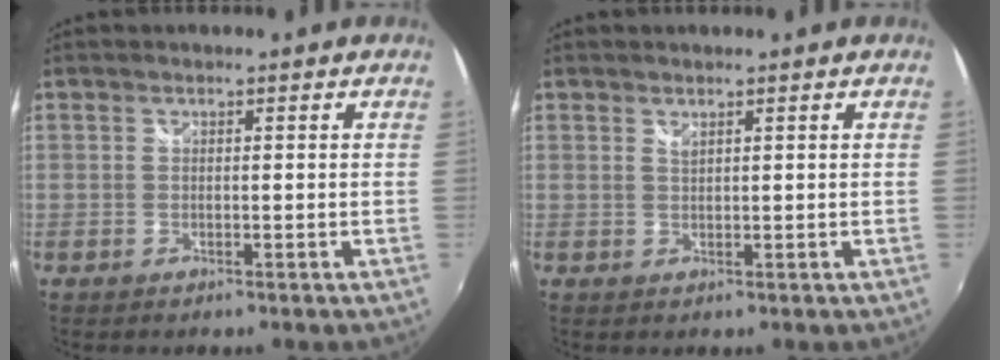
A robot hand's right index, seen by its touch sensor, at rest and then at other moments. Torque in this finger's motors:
{"motor_torque": [0.15, 0.14, 0.06, 0.00]}